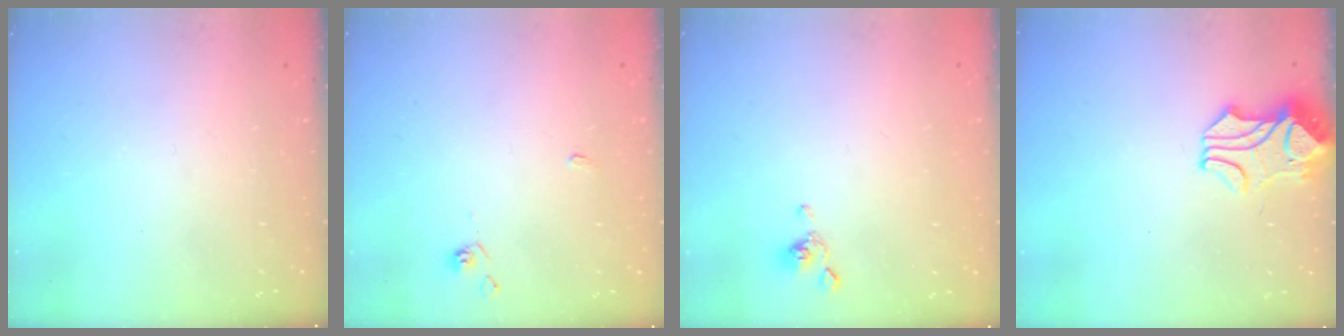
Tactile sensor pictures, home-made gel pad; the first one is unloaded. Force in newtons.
{"total": 2.2, "press": 2.2, "slide": 0.5}
{"total": 2.3, "press": 2.2, "slide": 0.5}
{"total": 2.4, "press": 2.2, "slide": 1.1}